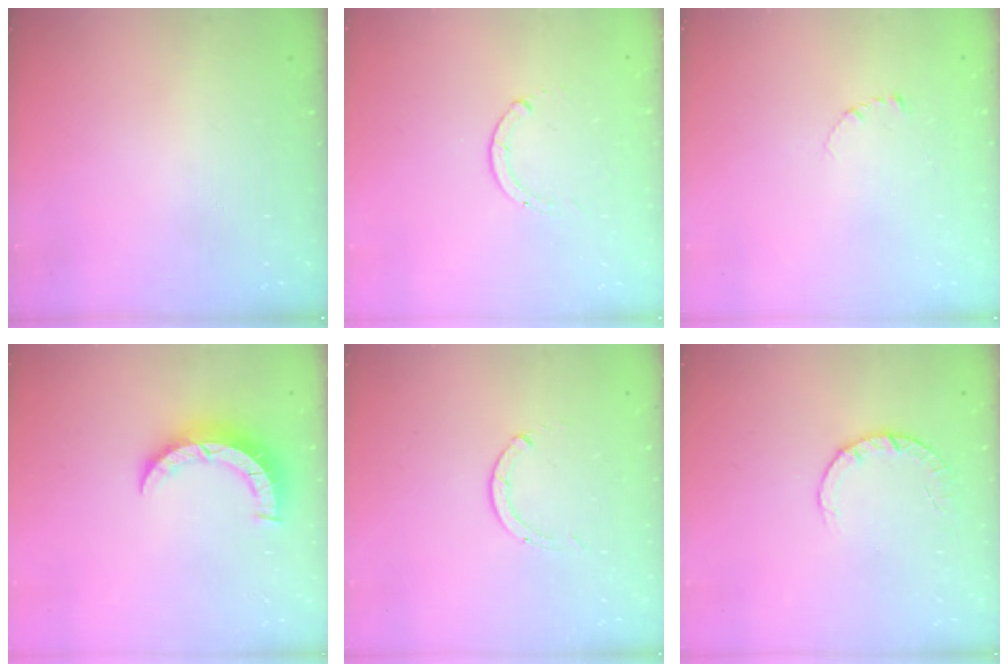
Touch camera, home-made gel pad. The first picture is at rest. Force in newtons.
{"total": 0.0}
{"total": 2.7, "press": 2.7, "slide": 0.3}
{"total": 6.8, "press": 6.8, "slide": 0.6}
{"total": 0.0}
{"total": 2.8, "press": 2.8, "slide": 0.4}